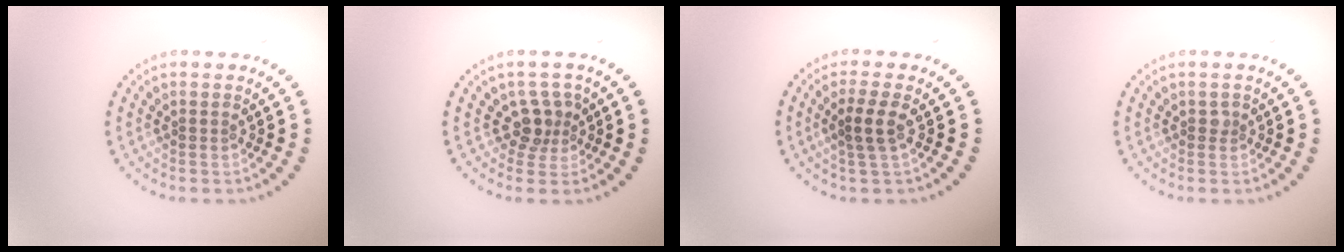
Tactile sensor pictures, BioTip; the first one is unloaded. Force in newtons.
{"total": 2.4, "press": 1.8, "slide": 1.6}
{"total": 2.0, "press": 1.8, "slide": 0.9}
{"total": 0.6, "press": 0.5, "slide": 0.3}